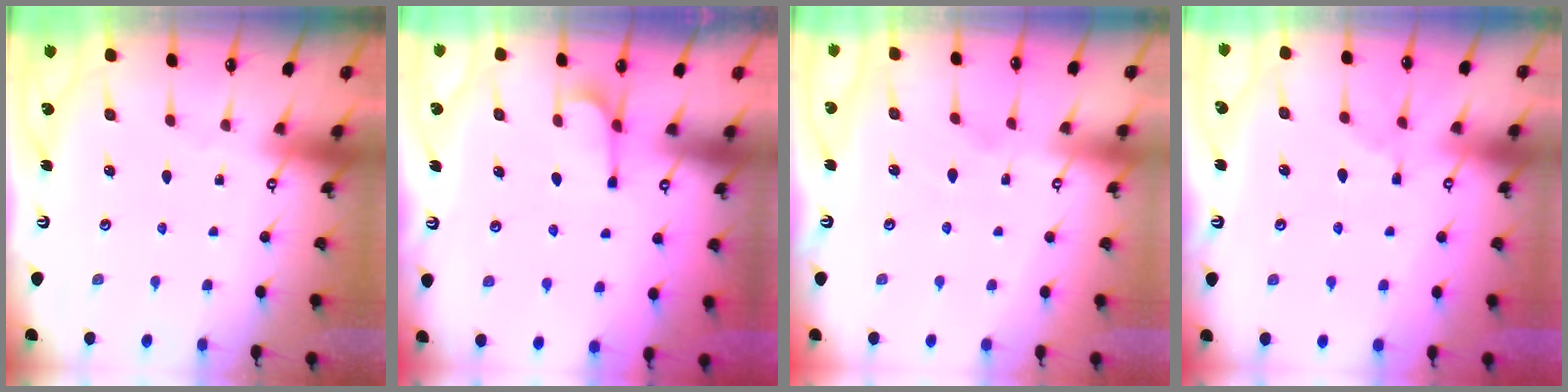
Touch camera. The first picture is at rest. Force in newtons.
{"total": 1.5, "press": 1.0, "slide": 1.1}
{"total": 3.2, "press": 3.0, "slide": 1.1}
{"total": 1.6, "press": 0.8, "slide": 1.4}